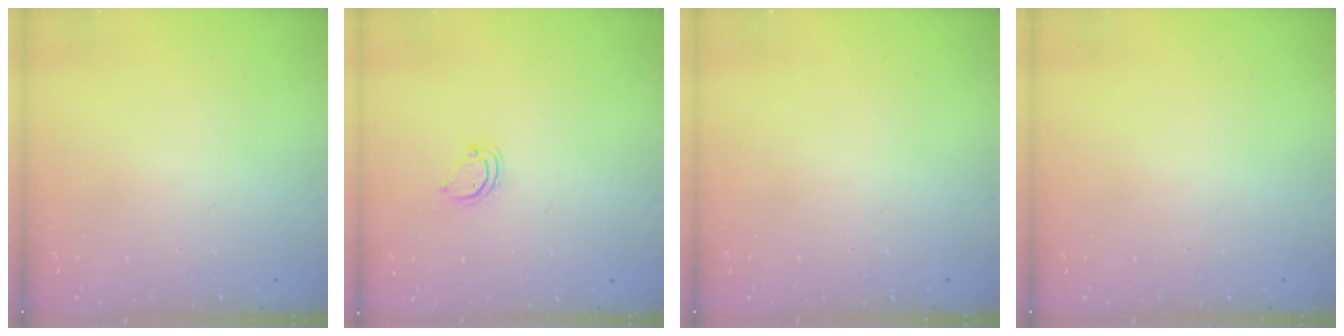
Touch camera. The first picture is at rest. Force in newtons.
{"total": 3.6, "press": 3.5, "slide": 0.4}
{"total": 0.0}
{"total": 0.0}